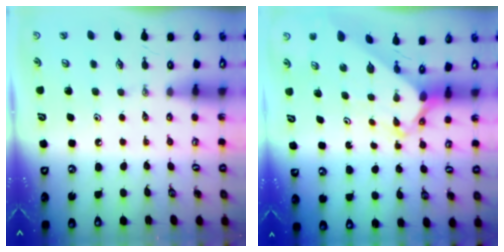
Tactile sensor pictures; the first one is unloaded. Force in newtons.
{"total": 3.6, "press": 3.6, "slide": 0.3}